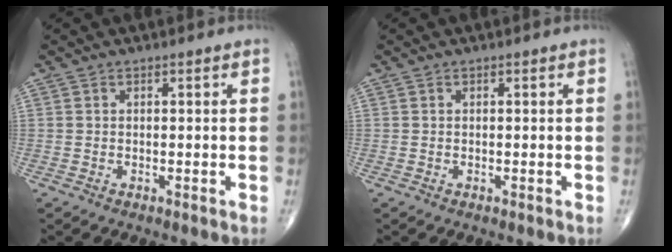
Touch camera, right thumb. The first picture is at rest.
{"total": 0.0}